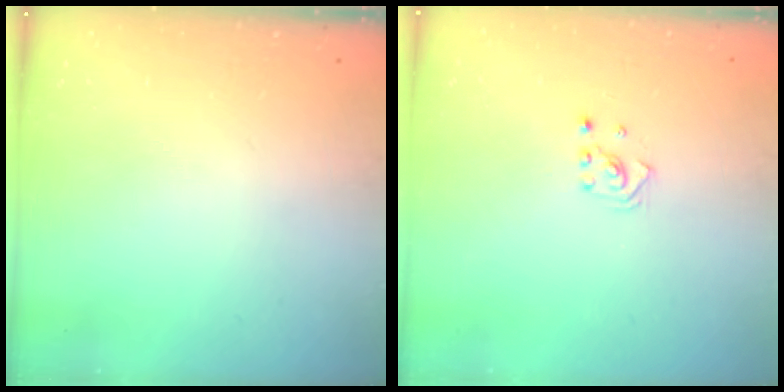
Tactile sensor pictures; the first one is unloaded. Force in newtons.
{"total": 2.2, "press": 2.2, "slide": 0.2}